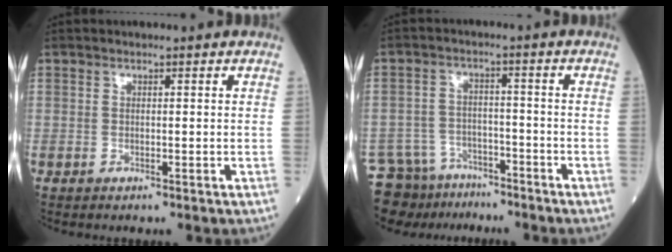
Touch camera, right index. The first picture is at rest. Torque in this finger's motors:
{"motor_torque": [1.09, -1.03, 0.34, 0.05]}